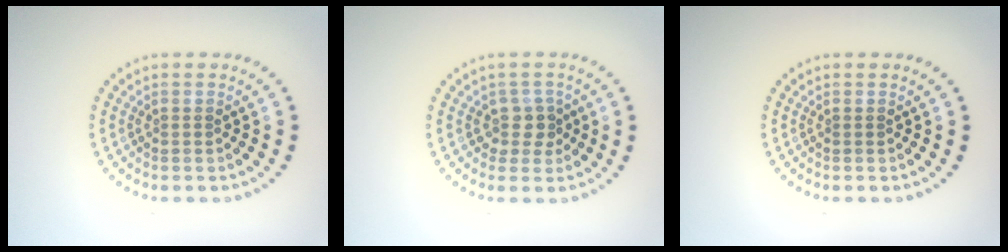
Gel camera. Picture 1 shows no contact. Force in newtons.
{"total": 2.2, "press": 1.7, "slide": 1.4}
{"total": 0.0}